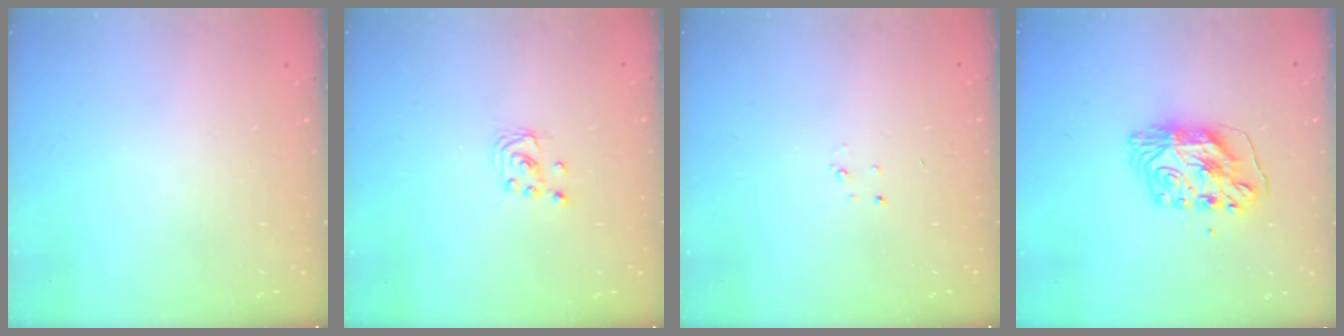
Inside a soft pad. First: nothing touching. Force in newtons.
{"total": 2.0, "press": 2.0, "slide": 0.2}
{"total": 2.3, "press": 2.3, "slide": 0.3}
{"total": 9.2, "press": 9.2, "slide": 0.9}